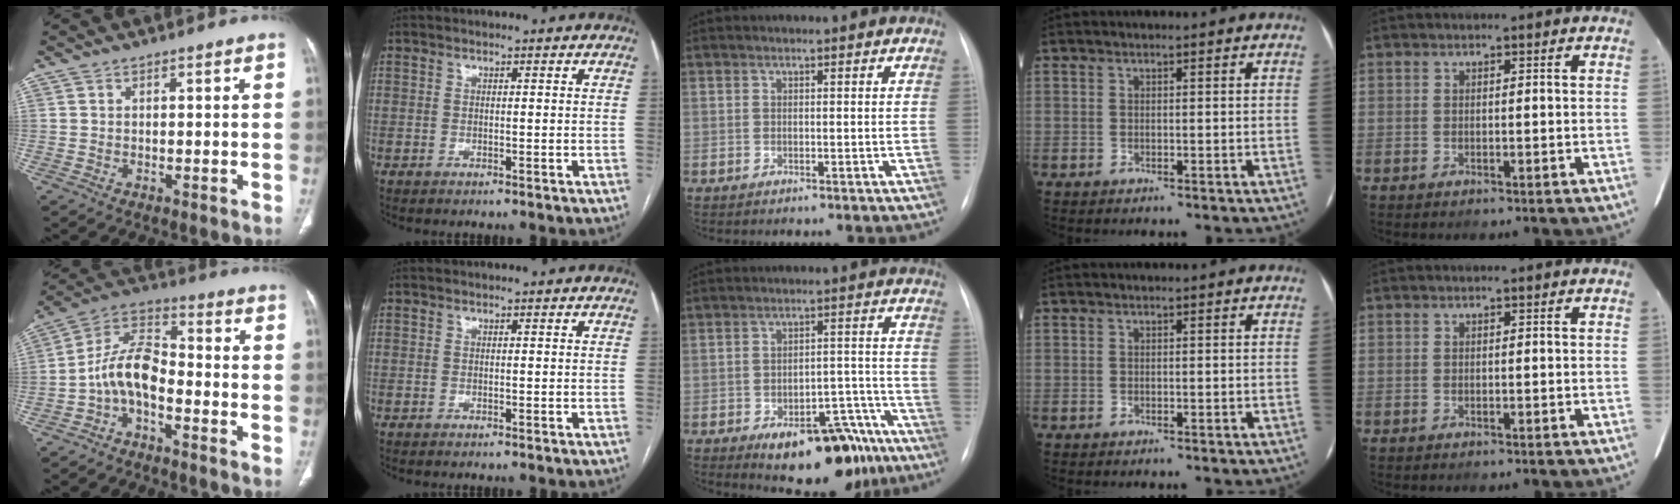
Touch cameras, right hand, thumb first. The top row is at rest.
{"thumb": {"total": 9.6, "force": [-3.4, 5.0, 7.4], "torque": [-0.137, 0.062, -0.075]}, "middle": {"total": 16.4, "force": [-10.8, 6.6, 10.4], "torque": [-0.094, 0.040, -0.149]}}